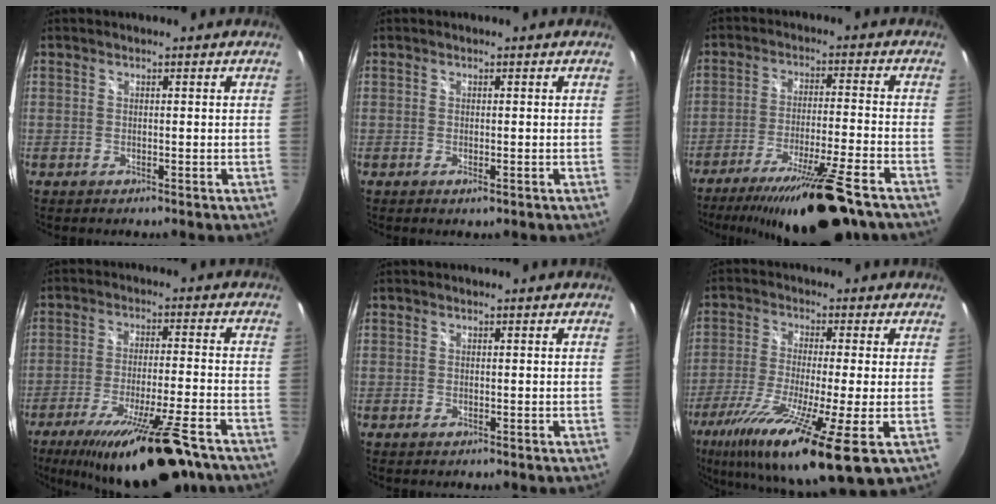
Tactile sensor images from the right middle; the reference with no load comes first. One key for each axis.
{"total": 1.1, "fx": -0.4, "fy": 0.3, "fz": 1.0, "tx": -0.017, "ty": -0.001, "tz": -0.005}
{"total": 18.5, "fx": -14.4, "fy": 1.0, "fz": 11.6, "tx": -0.211, "ty": -0.033, "tz": -0.227}
{"total": 19.7, "fx": -14.7, "fy": 2.5, "fz": 12.8, "tx": -0.226, "ty": -0.048, "tz": -0.228}
{"total": 0.0}
{"total": 18.0, "fx": -8.1, "fy": 1.5, "fz": 15.9, "tx": -0.312, "ty": -0.065, "tz": -0.146}